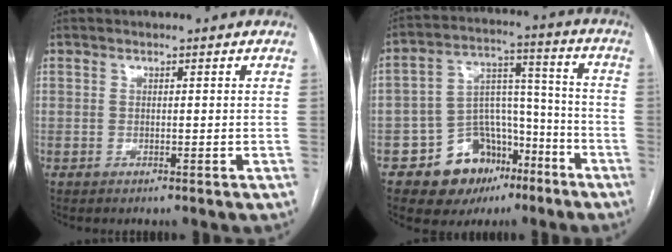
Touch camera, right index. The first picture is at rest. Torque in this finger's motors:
{"motor_torque": [0.08, 0.04, -0.17, -0.09]}